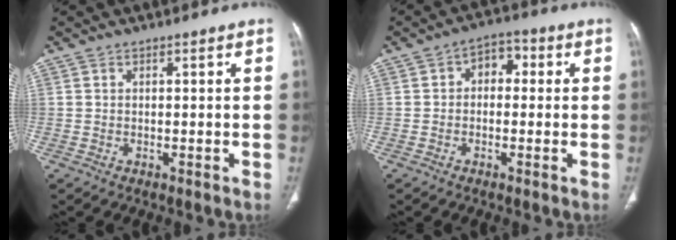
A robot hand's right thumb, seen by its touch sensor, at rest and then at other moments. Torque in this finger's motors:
{"motor_torque": [-0.80, 0.30, 0.04, 0.21, 0.12]}